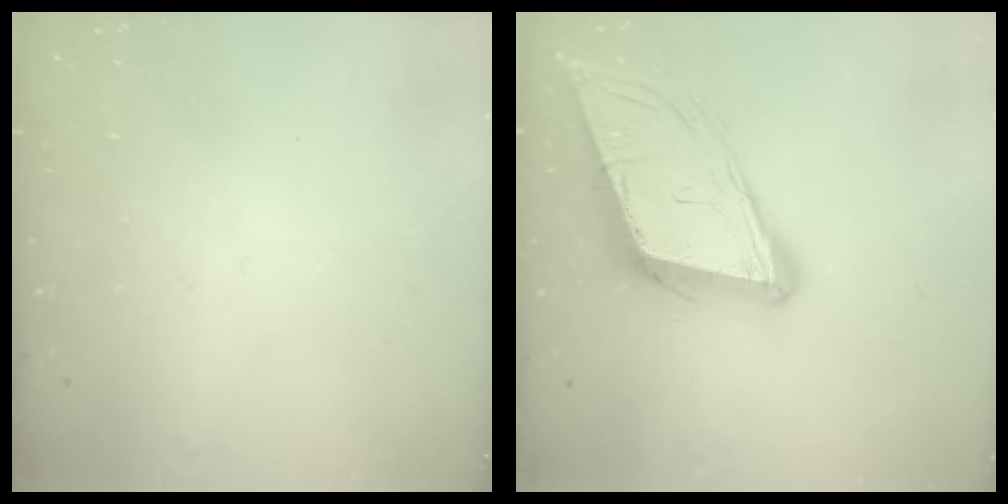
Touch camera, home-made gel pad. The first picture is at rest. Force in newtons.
{"total": 12.8, "press": 12.3, "slide": 3.6}